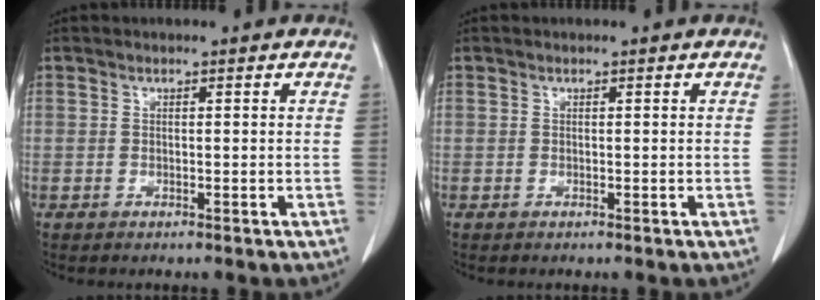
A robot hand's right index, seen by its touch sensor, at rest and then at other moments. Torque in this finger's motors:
{"motor_torque": [0.00, 0.00, 0.00, 0.00]}